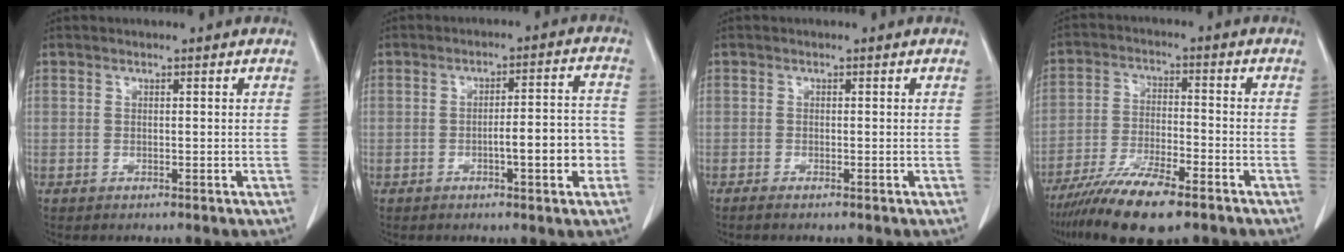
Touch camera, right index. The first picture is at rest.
{"total": 7.7, "force": [-2.2, 1.3, 7.2], "torque": [-0.102, 0.019, -0.028]}
{"total": 1.2, "force": [-1.0, 0.0, 0.7], "torque": [-0.013, -0.002, -0.015]}
{"total": 12.2, "force": [-8.7, 2.2, 8.3], "torque": [-0.150, -0.025, -0.152]}